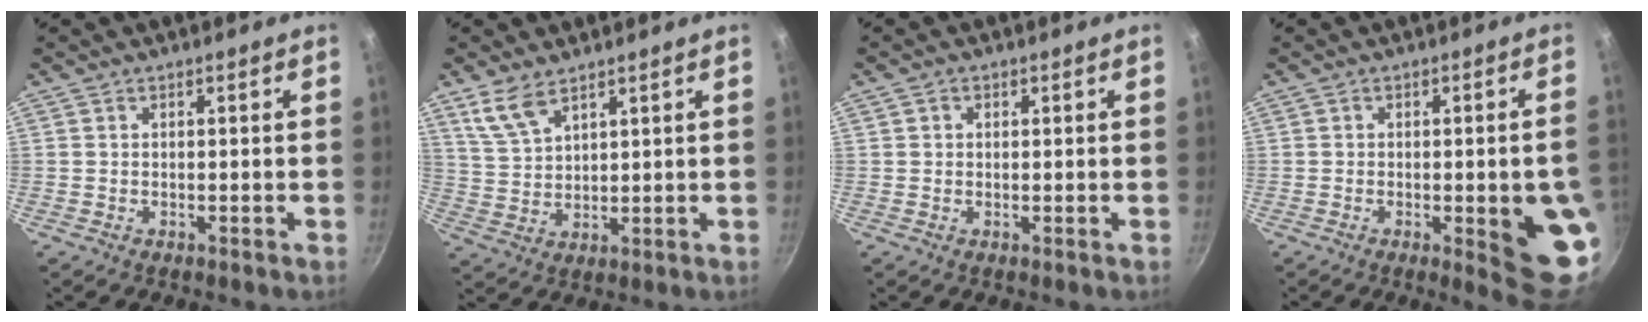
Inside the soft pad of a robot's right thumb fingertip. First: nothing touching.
{"total": 6.2, "force": [4.4, 2.6, 3.4], "torque": [-0.064, -0.018, 0.099]}
{"total": 1.1, "force": [0.3, 1.0, 0.4], "torque": [-0.004, 0.001, 0.003]}
{"total": 10.9, "force": [-2.3, 2.7, 10.3], "torque": [-0.099, 0.006, -0.023]}